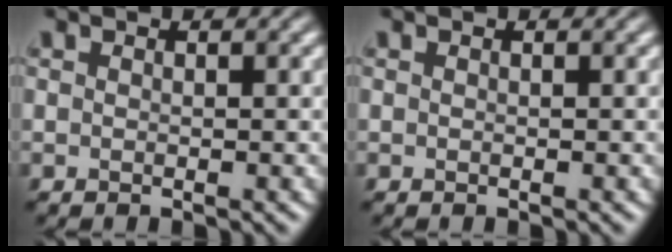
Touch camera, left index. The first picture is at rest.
{"total": 0.0}